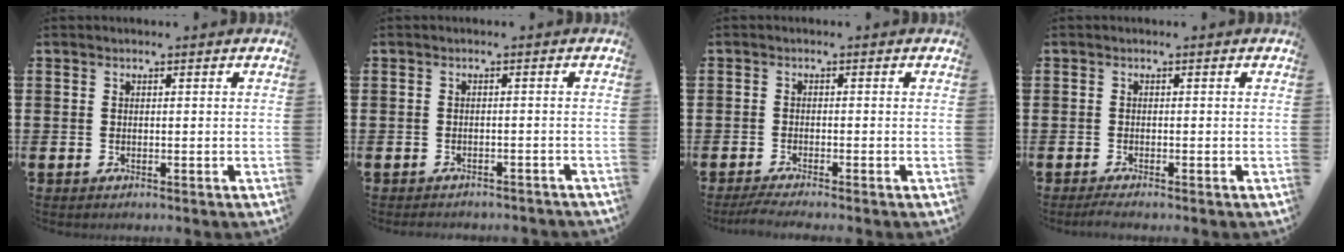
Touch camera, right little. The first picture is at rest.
{"total": 1.1, "force": [-1.1, 0.0, 0.0], "torque": [-0.004, 0.001, -0.022]}
{"total": 1.7, "force": [-1.2, 0.0, 1.1], "torque": [-0.018, 0.000, -0.023]}
{"total": 0.9, "force": [-0.6, 0.0, 0.7], "torque": [-0.011, -0.003, -0.011]}